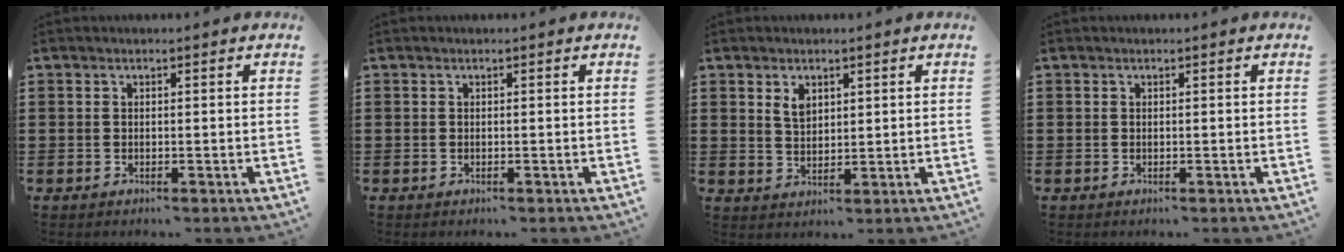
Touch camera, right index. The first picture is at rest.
{"total": 0.0}
{"total": 2.8, "force": [1.5, 1.7, 1.7], "torque": [-0.039, 0.004, 0.028]}
{"total": 0.0}